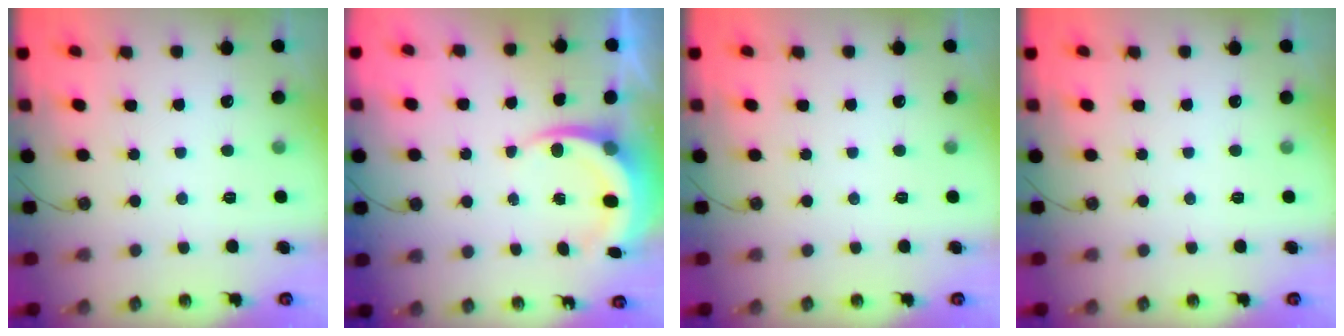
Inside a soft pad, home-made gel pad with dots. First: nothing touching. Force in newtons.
{"total": 6.0, "press": 5.8, "slide": 1.5}
{"total": 0.0}
{"total": 0.0}